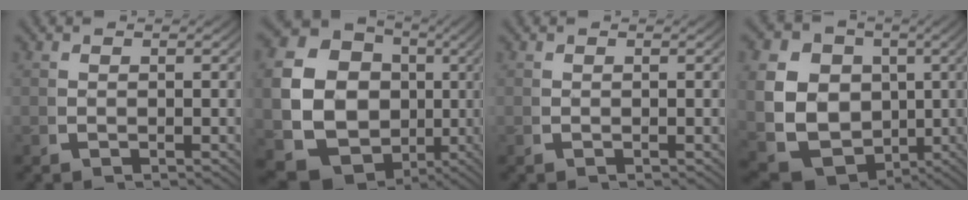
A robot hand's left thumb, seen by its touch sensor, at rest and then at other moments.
{"total": 18.6, "force": [-0.9, 15.7, 10.0], "torque": [-0.267, -0.076, -0.001]}
{"total": 0.0}
{"total": 15.0, "force": [-0.9, 12.4, 8.3], "torque": [-0.204, -0.056, -0.006]}